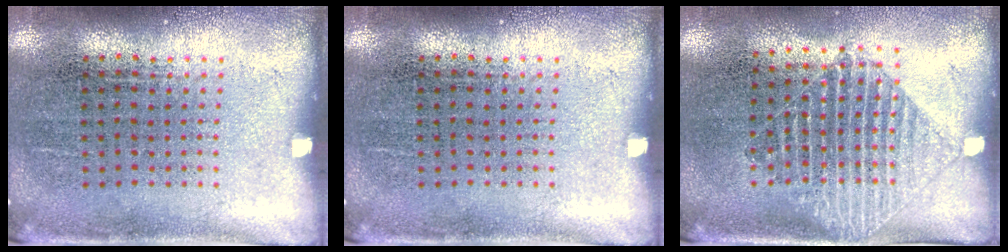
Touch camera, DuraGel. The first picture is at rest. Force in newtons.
{"total": 0.0}
{"total": 1.4, "press": 1.3, "slide": 0.7}